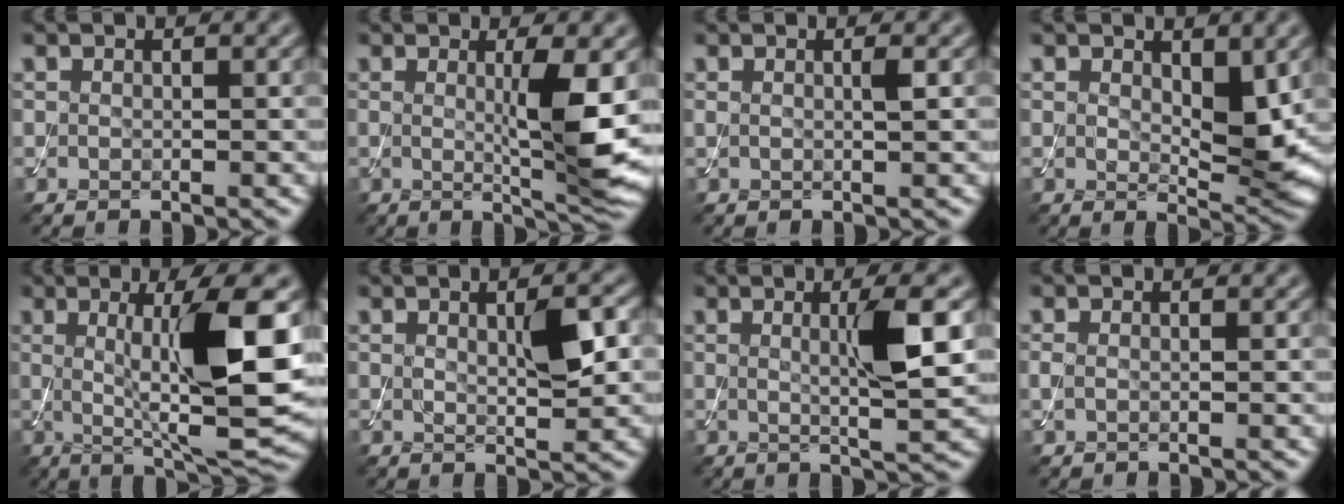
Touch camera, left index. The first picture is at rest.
{"total": 5.7, "force": [0.4, 0.8, 5.6], "torque": [-0.090, -0.013, 0.009]}
{"total": 0.7, "force": [0.2, 0.0, 0.7], "torque": [-0.014, 0.002, 0.002]}
{"total": 4.1, "force": [1.2, 1.9, 3.4], "torque": [-0.054, -0.009, 0.023]}
{"total": 10.6, "force": [1.1, 2.1, 10.4], "torque": [-0.156, -0.010, 0.029]}
{"total": 3.2, "force": [0.8, 0.8, 3.0], "torque": [-0.050, 0.000, 0.016]}
{"total": 4.9, "force": [0.7, 0.7, 4.8], "torque": [-0.075, -0.003, 0.013]}
{"total": 0.6, "force": [0.0, 0.3, 0.5], "torque": [-0.014, 0.000, -0.001]}